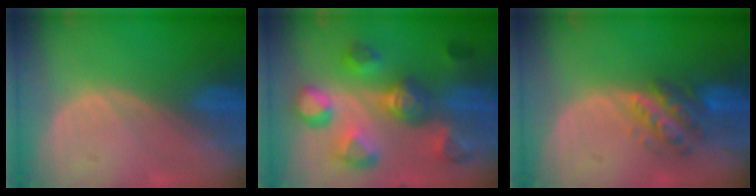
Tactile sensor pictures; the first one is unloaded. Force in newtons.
{"total": 10.7, "press": 10.0, "slide": 3.7}
{"total": 5.8, "press": 5.6, "slide": 1.4}